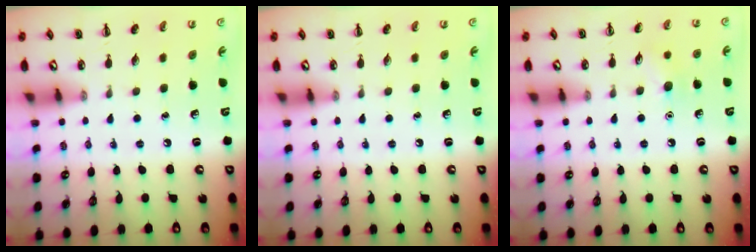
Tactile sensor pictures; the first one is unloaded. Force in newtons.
{"total": 0.0}
{"total": 6.5, "press": 6.3, "slide": 1.4}